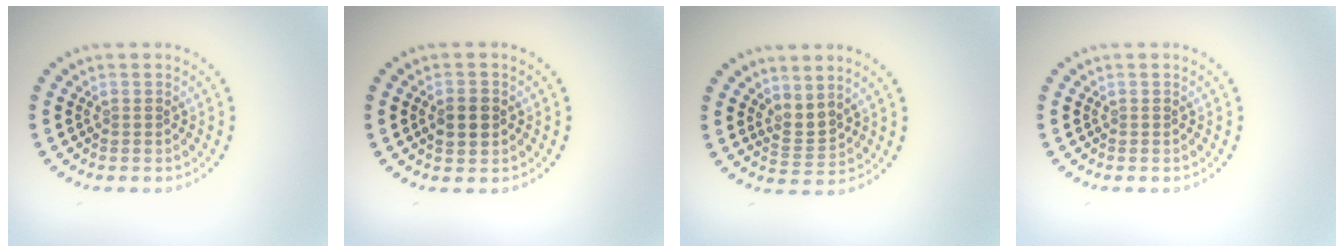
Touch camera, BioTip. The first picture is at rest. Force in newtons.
{"total": 2.5, "press": 2.5, "slide": 0.2}
{"total": 2.0, "press": 1.4, "slide": 1.3}
{"total": 0.0}